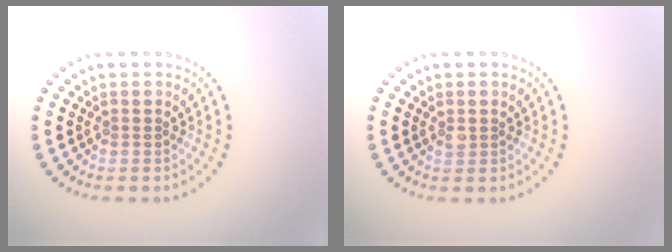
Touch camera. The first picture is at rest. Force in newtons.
{"total": 0.6, "press": 0.5, "slide": 0.3}